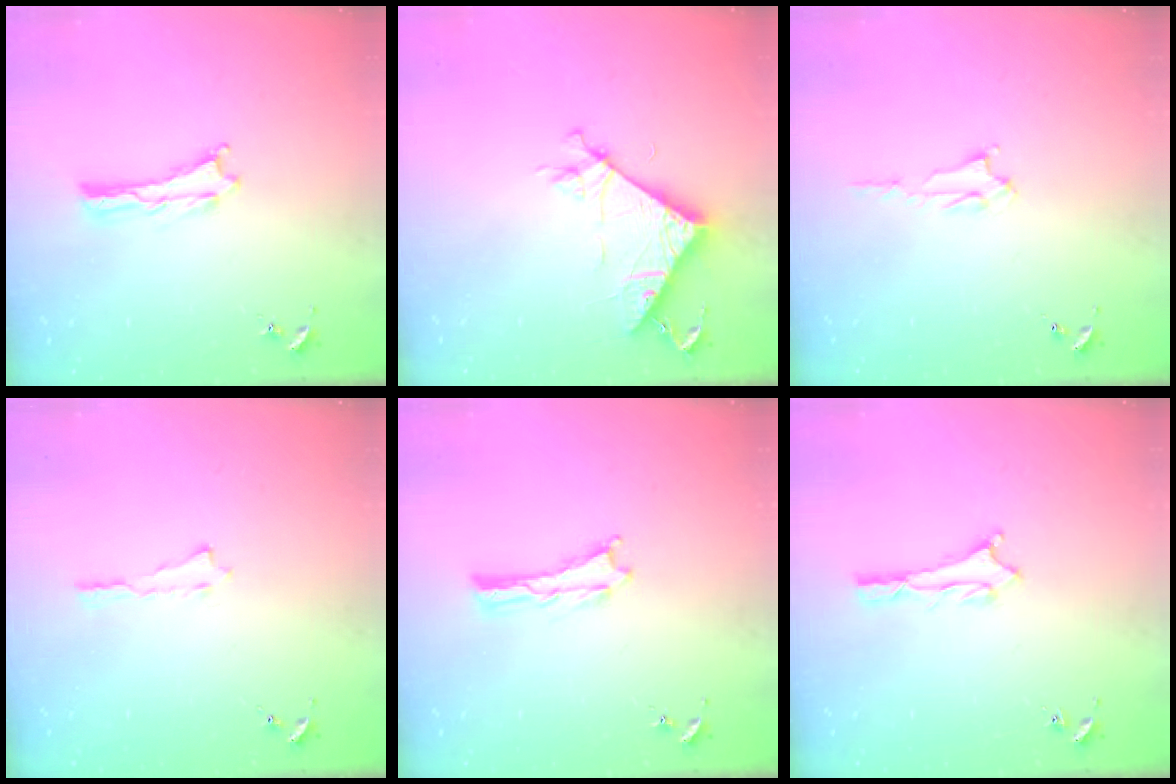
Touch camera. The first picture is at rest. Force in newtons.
{"total": 7.5, "press": 7.5, "slide": 0.4}
{"total": 2.2, "press": 2.2, "slide": 0.4}
{"total": 0.0}
{"total": 0.0}
{"total": 0.7, "press": 0.7, "slide": 0.2}